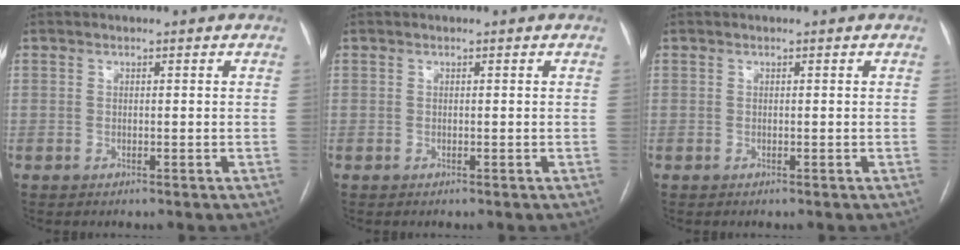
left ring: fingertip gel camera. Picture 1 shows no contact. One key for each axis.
{"total": 0.0}
{"total": 0.0}